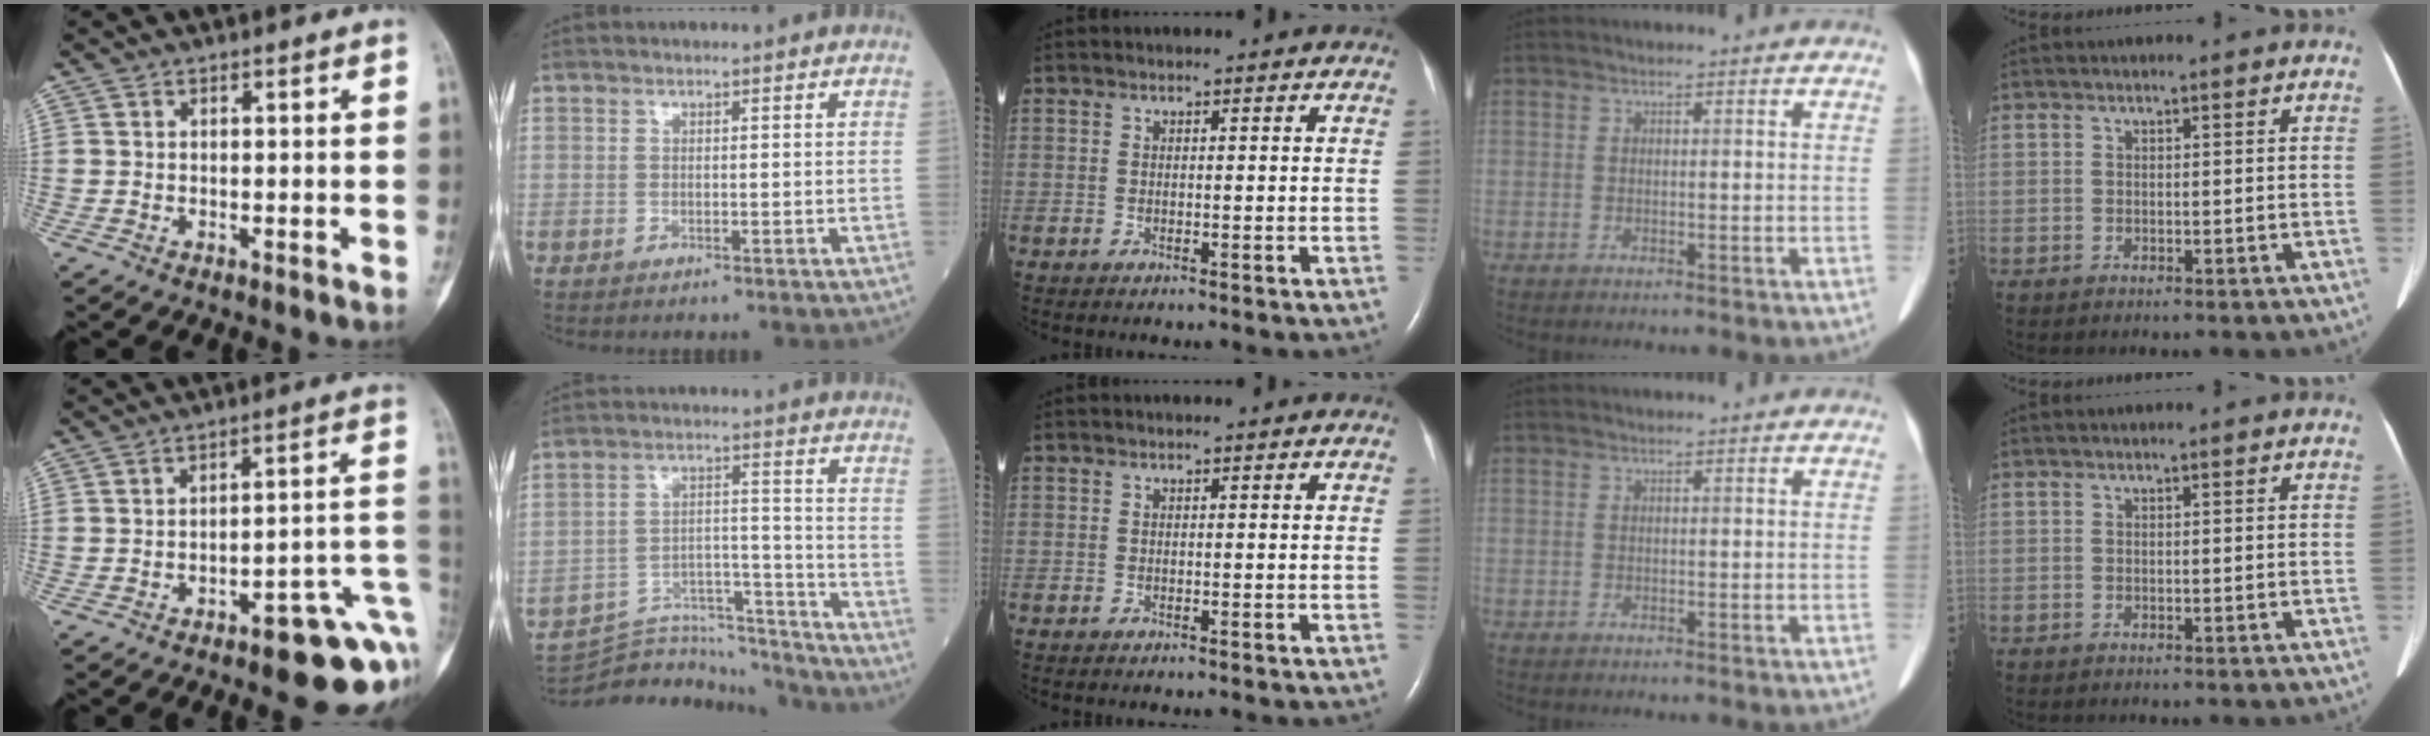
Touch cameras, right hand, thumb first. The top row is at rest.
{"thumb": {"total": 15.6, "force": [-6.6, 5.5, 13.1], "torque": [-0.104, 0.052, -0.073]}, "index": {"total": 14.3, "force": [-14.2, 1.2, 1.2], "torque": [-0.015, 0.042, -0.224]}}